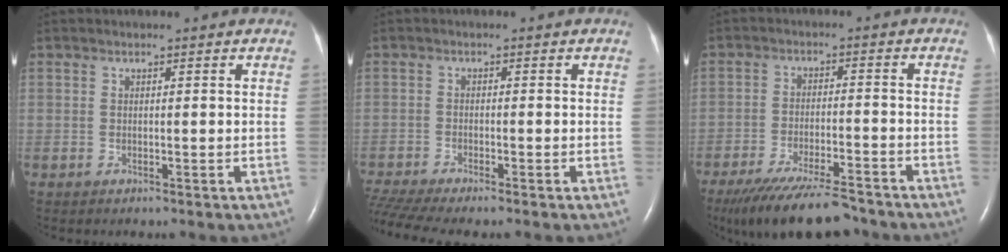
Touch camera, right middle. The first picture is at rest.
{"total": 7.3, "force": [-6.4, -0.1, 3.5], "torque": [-0.071, -0.011, -0.112]}
{"total": 14.4, "force": [-12.5, 2.3, 6.9], "torque": [-0.123, -0.024, -0.194]}